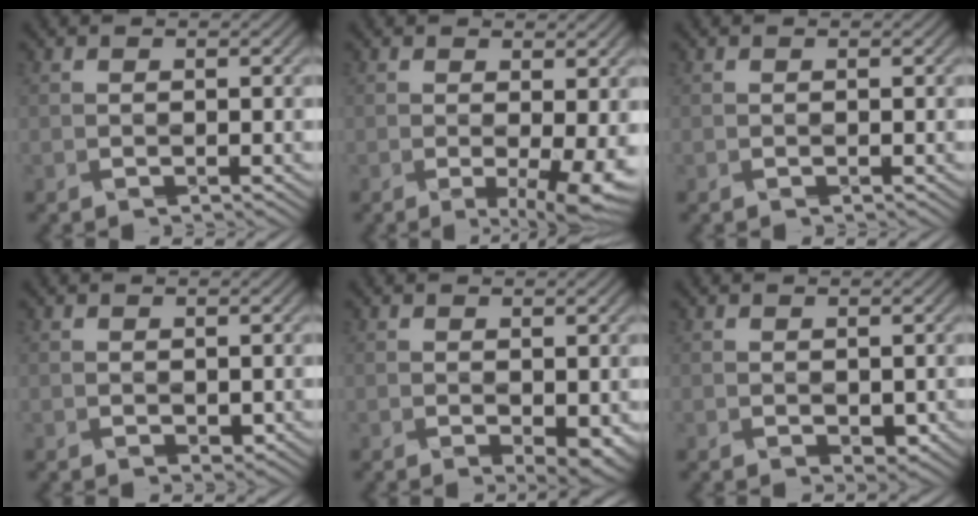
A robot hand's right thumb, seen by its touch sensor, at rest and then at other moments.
{"total": 5.9, "force": [-0.5, 1.4, 5.7], "torque": [-0.074, -0.004, -0.002]}
{"total": 0.0}
{"total": 0.7, "force": [0.1, 0.5, 0.5], "torque": [-0.008, -0.003, 0.011]}
{"total": 2.7, "force": [-0.4, 1.3, 2.3], "torque": [-0.035, -0.005, 0.006]}
{"total": 1.2, "force": [0.0, 0.8, 0.9], "torque": [-0.016, -0.006, 0.010]}